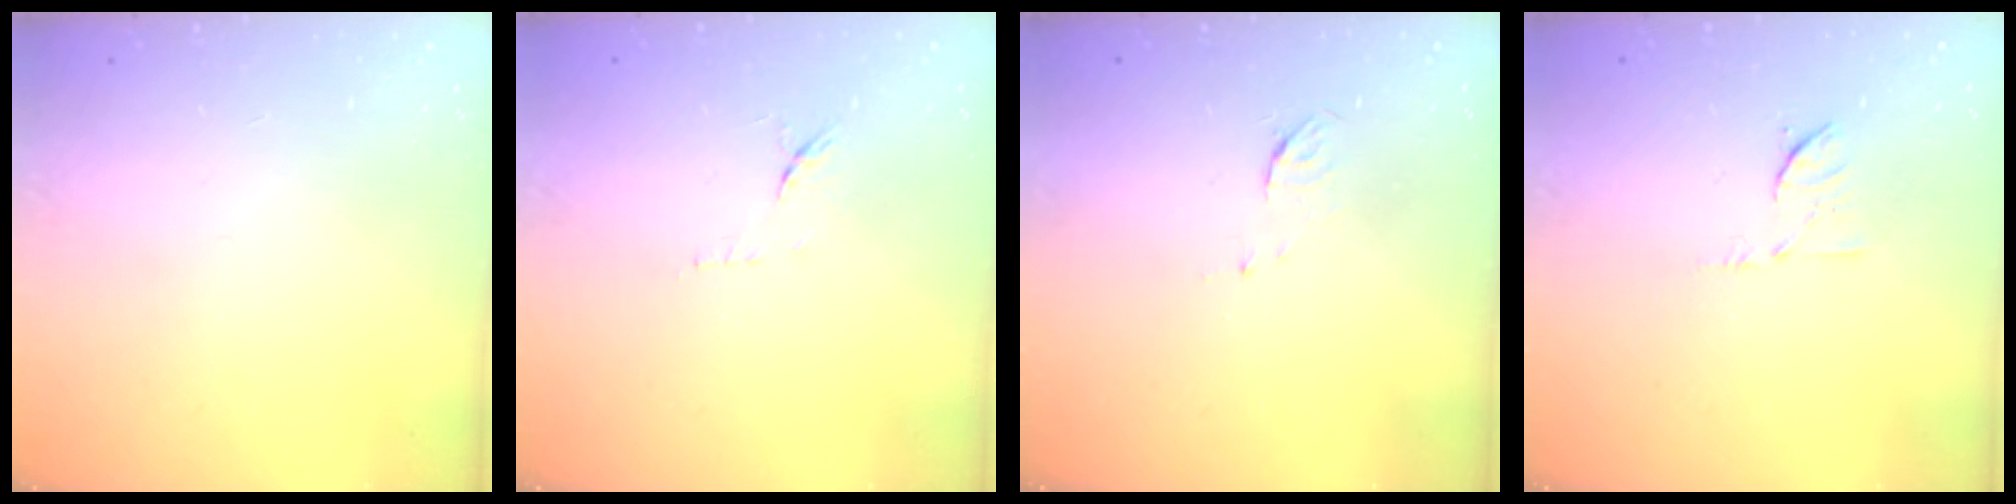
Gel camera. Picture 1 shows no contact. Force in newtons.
{"total": 8.0, "press": 7.9, "slide": 0.9}
{"total": 3.9, "press": 3.9, "slide": 0.4}
{"total": 6.6, "press": 6.5, "slide": 1.1}